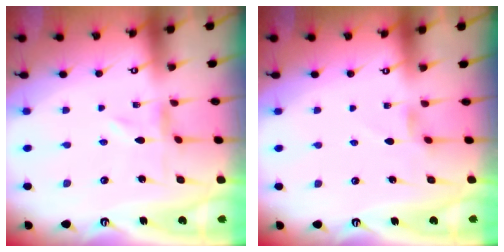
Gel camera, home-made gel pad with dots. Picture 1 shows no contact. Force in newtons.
{"total": 2.4, "press": 2.3, "slide": 0.4}